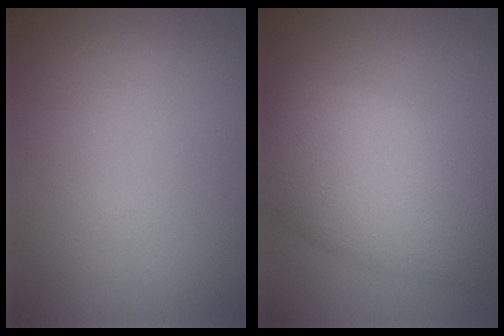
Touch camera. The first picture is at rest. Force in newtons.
{"total": 9.4, "press": 9.4, "slide": 0.5}